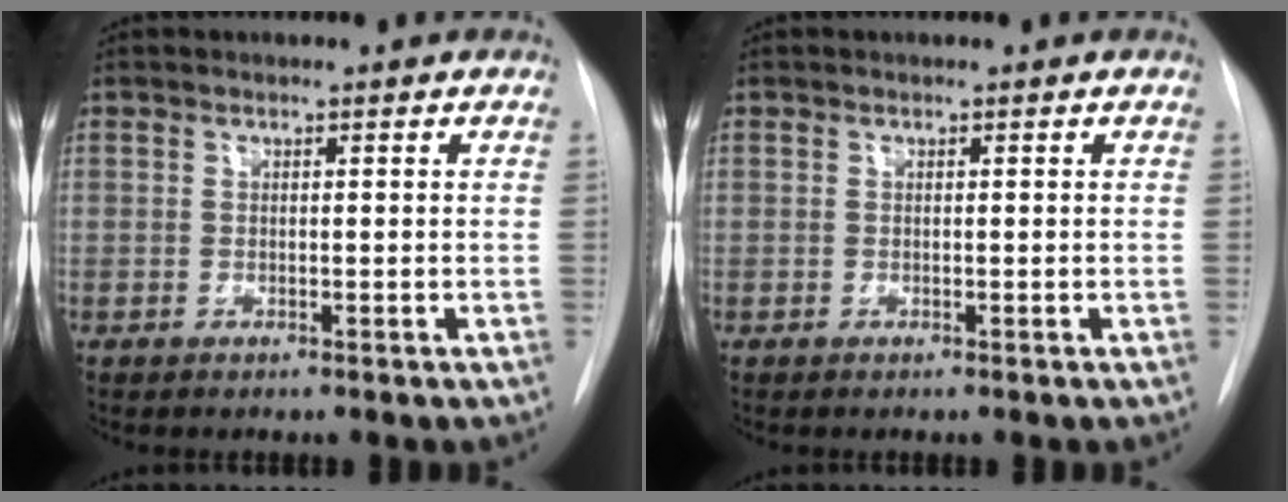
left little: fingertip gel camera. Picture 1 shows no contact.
{"total": 0.0}